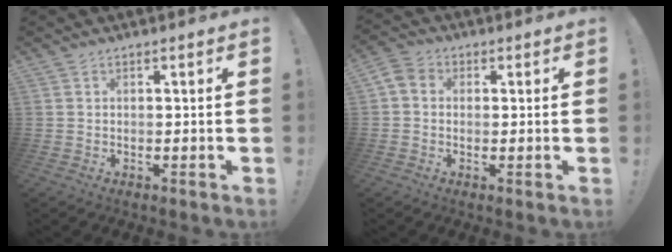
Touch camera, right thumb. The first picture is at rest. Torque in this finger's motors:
{"motor_torque": [-0.15, 0.13, 0.42, -0.16, 0.01]}